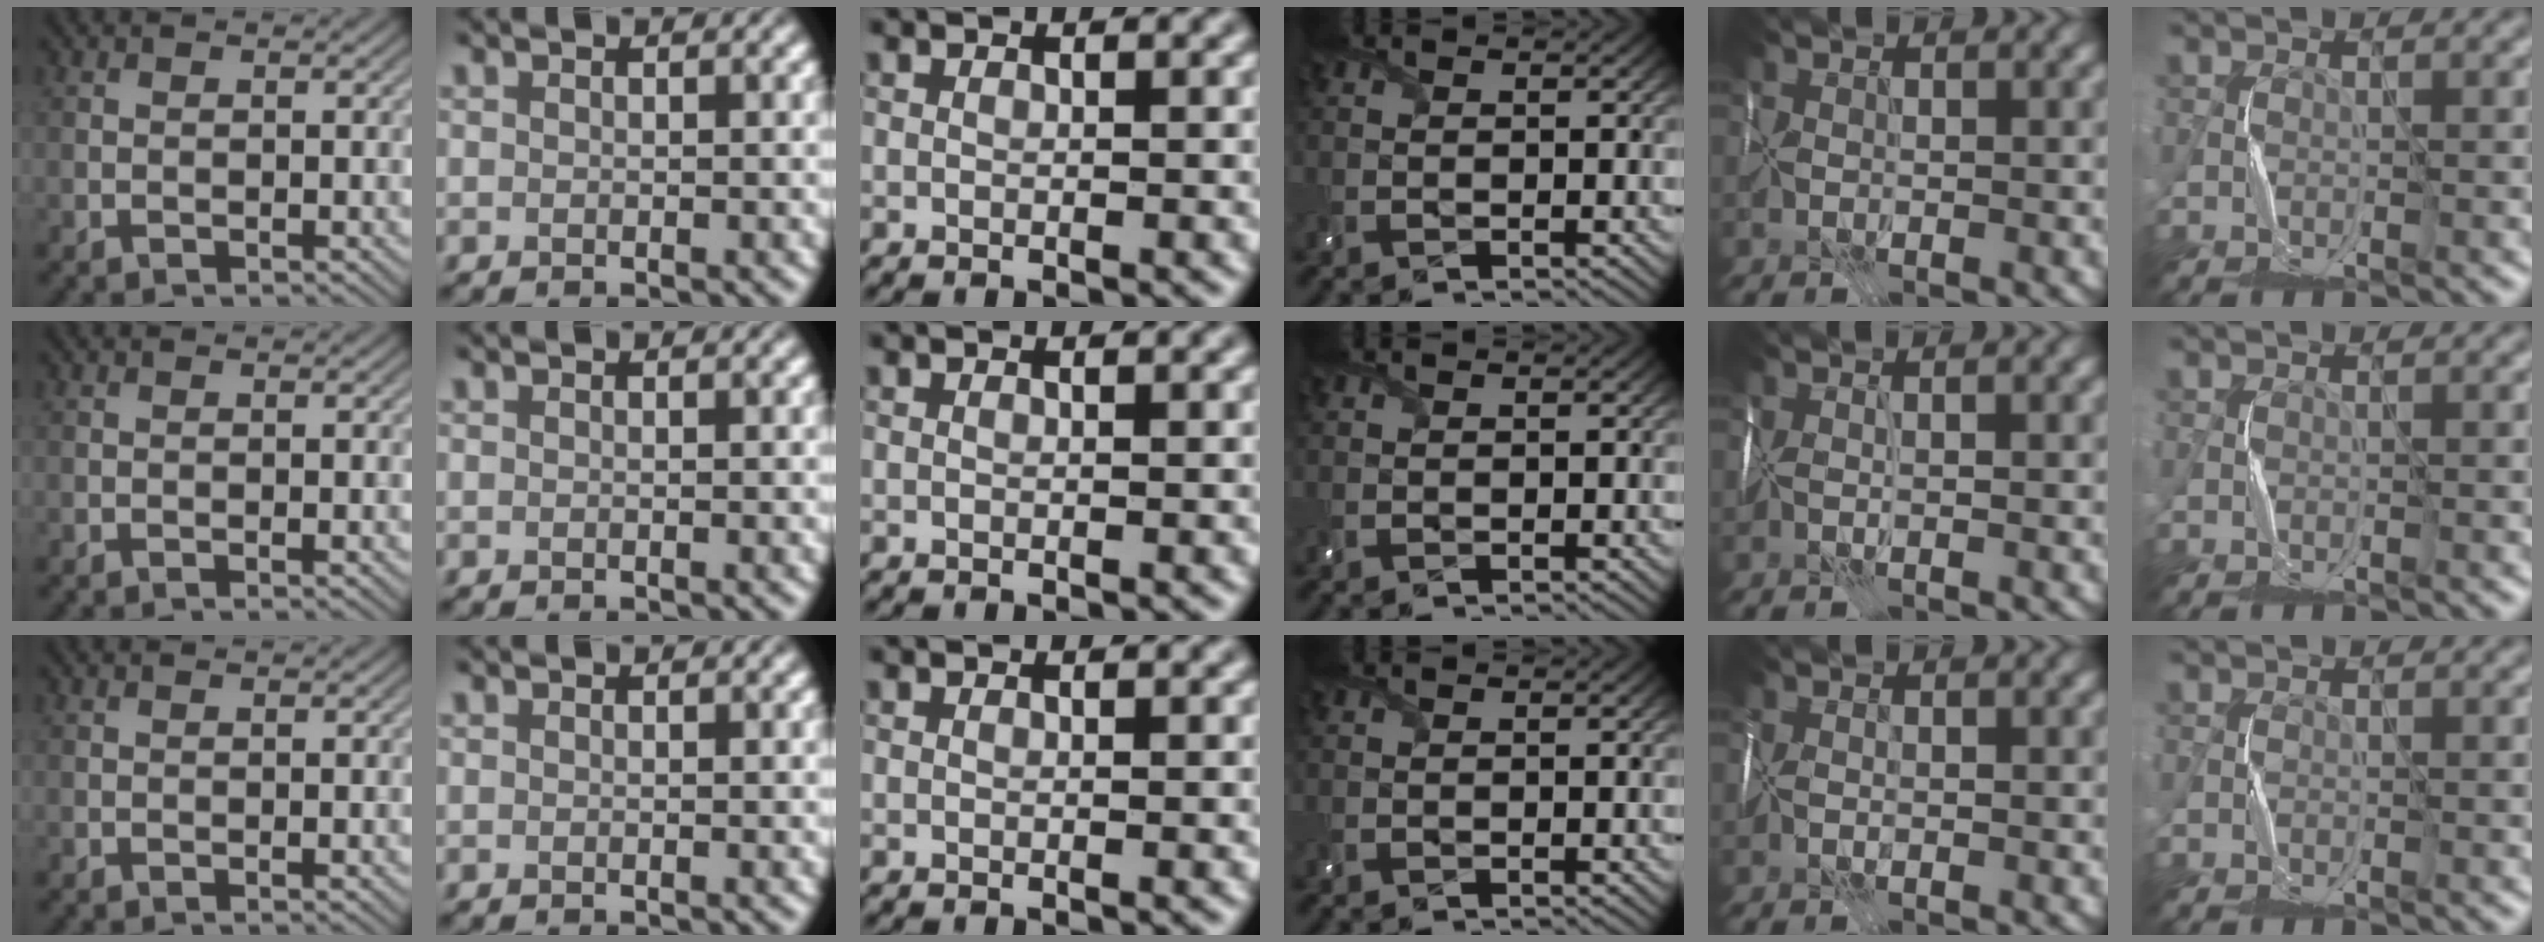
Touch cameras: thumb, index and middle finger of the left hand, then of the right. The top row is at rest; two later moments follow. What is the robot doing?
{"motion": "wrap", "object": "scarf"}